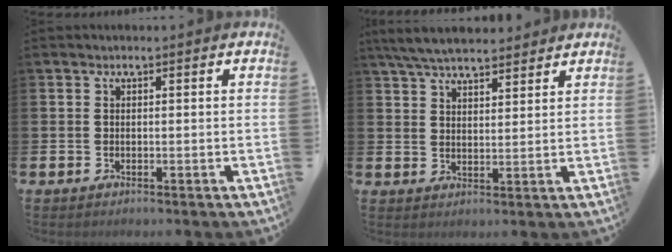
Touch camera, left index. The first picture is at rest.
{"total": 5.9, "force": [5.6, 1.2, 1.5], "torque": [-0.052, -0.016, 0.104]}